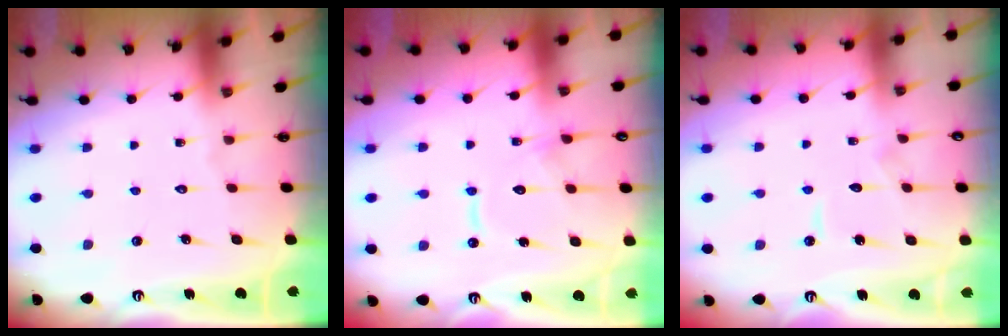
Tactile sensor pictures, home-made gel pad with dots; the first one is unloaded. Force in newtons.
{"total": 11.7, "press": 11.6, "slide": 1.0}
{"total": 4.9, "press": 4.8, "slide": 0.5}